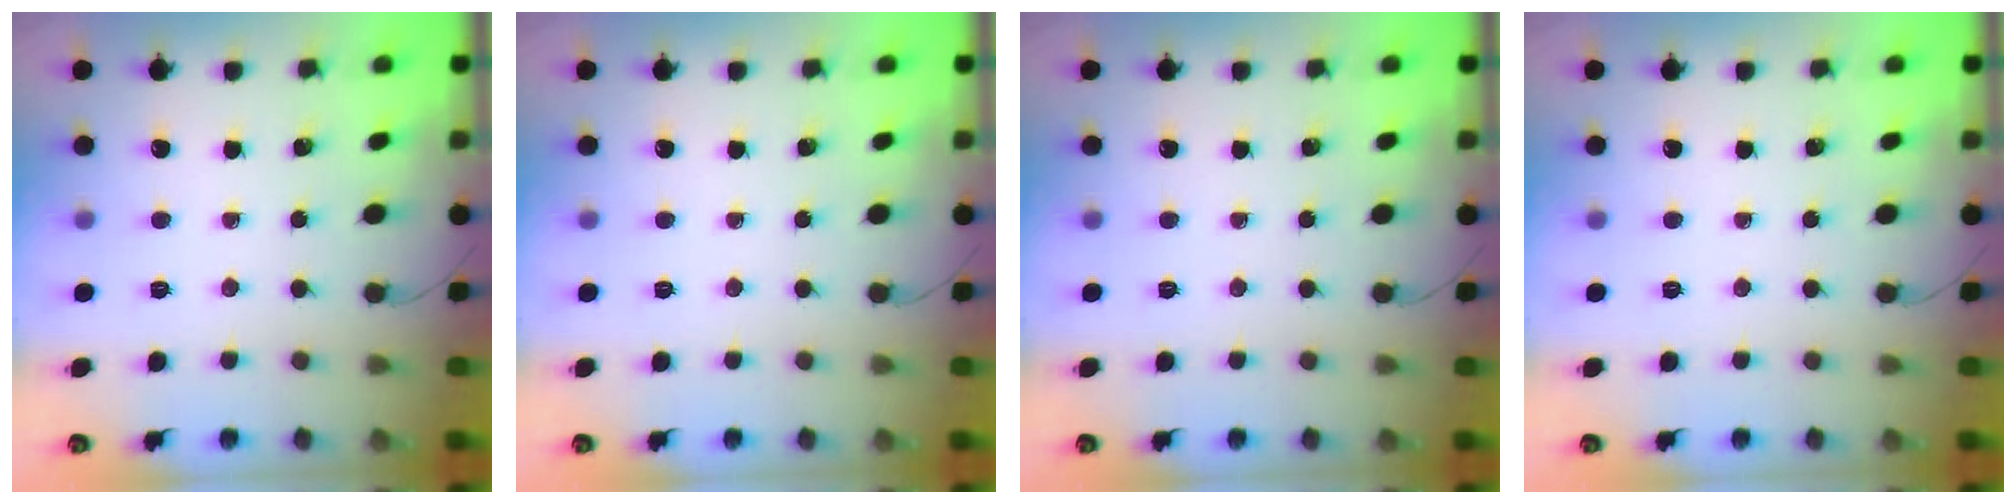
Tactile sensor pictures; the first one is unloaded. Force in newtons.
{"total": 0.0}
{"total": 0.0}
{"total": 0.0}